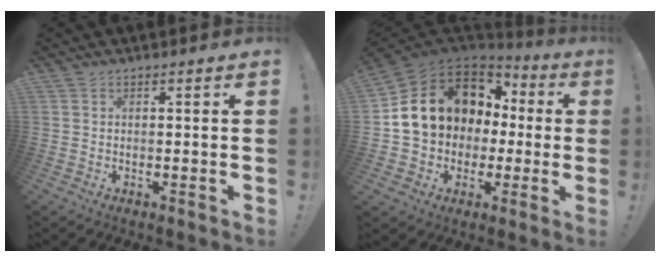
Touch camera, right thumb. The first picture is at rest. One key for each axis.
{"total": 16.7, "fx": 3.6, "fy": 13.4, "fz": 9.3, "tx": -0.158, "ty": -0.006, "tz": 0.097}